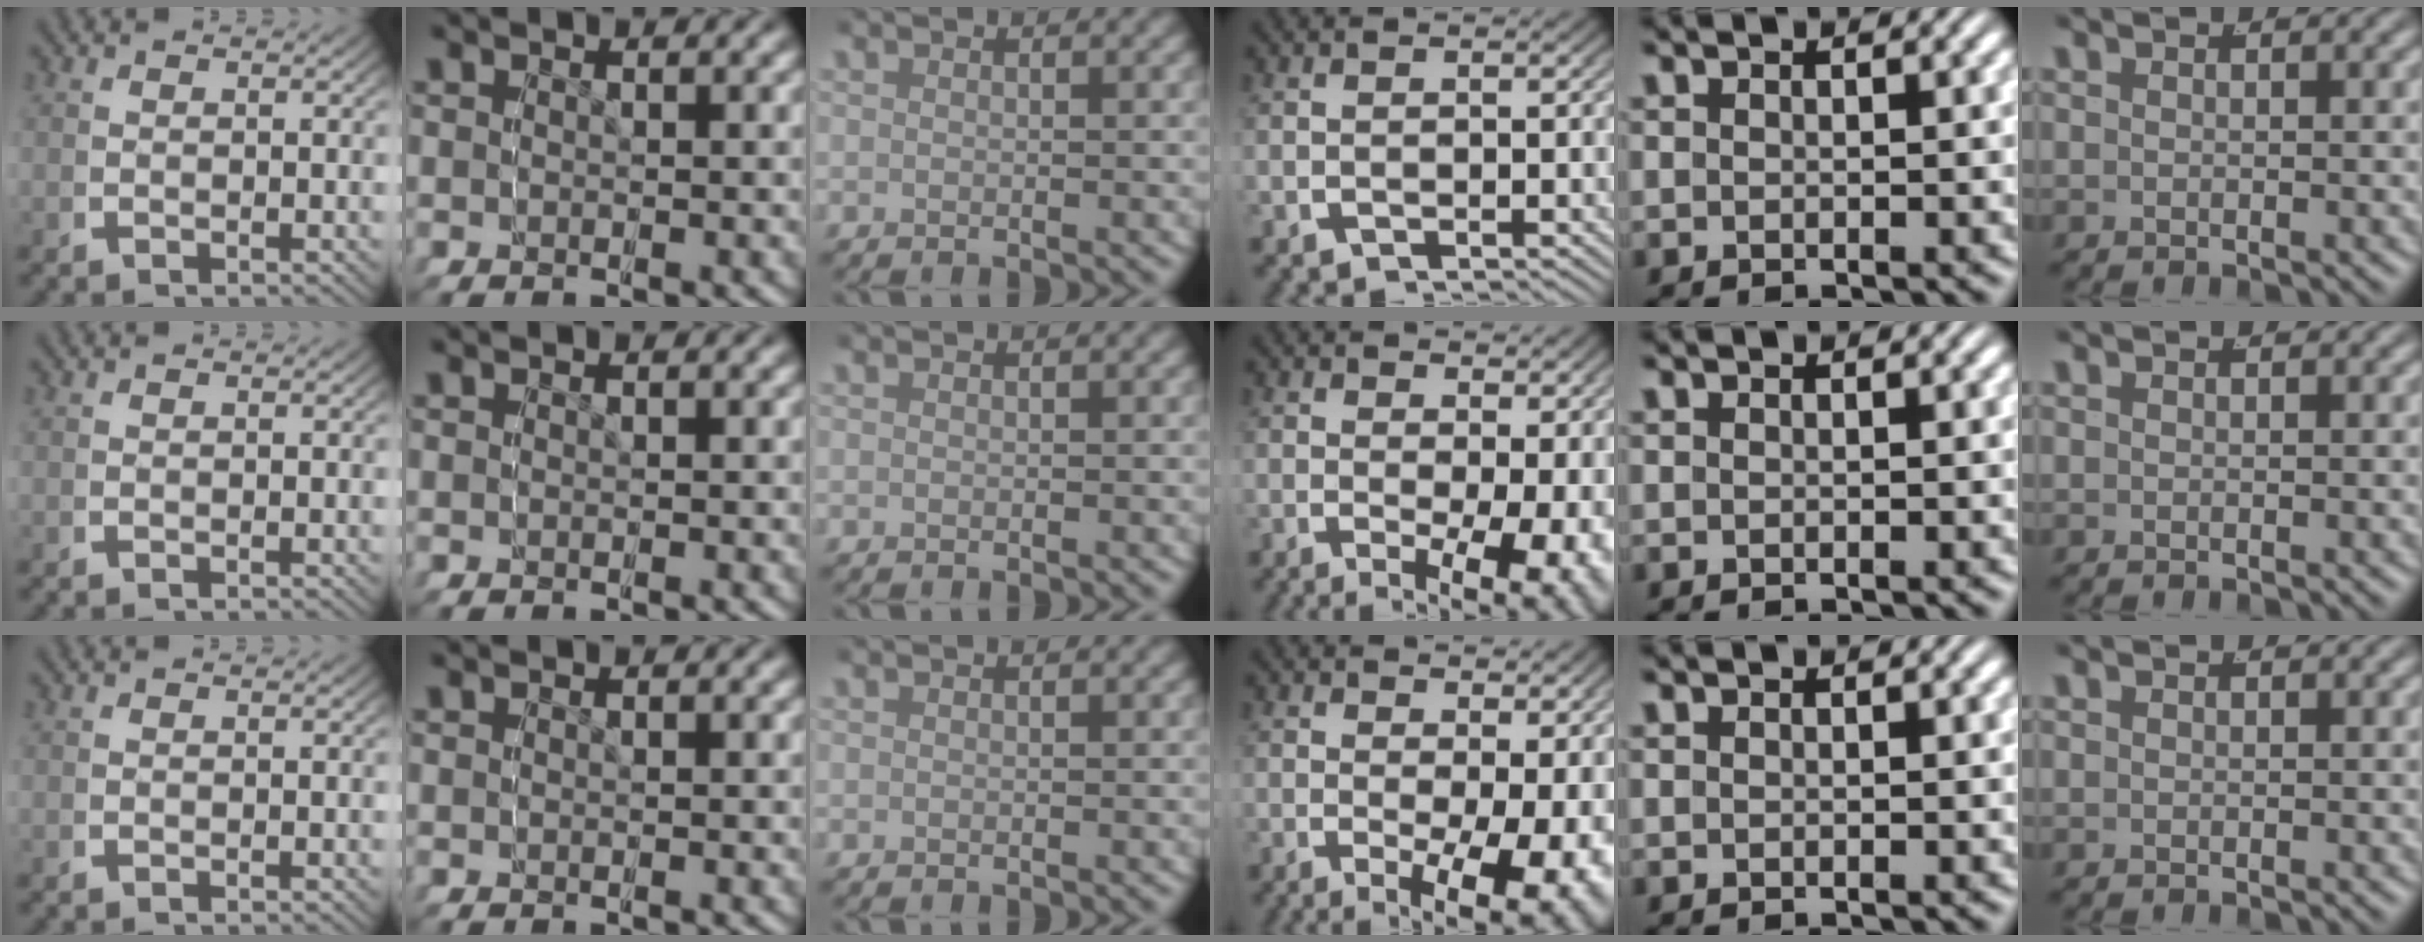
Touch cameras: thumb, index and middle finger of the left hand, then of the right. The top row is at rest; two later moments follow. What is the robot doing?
{"motion": "grasp_and_lifting", "object": "bottle"}